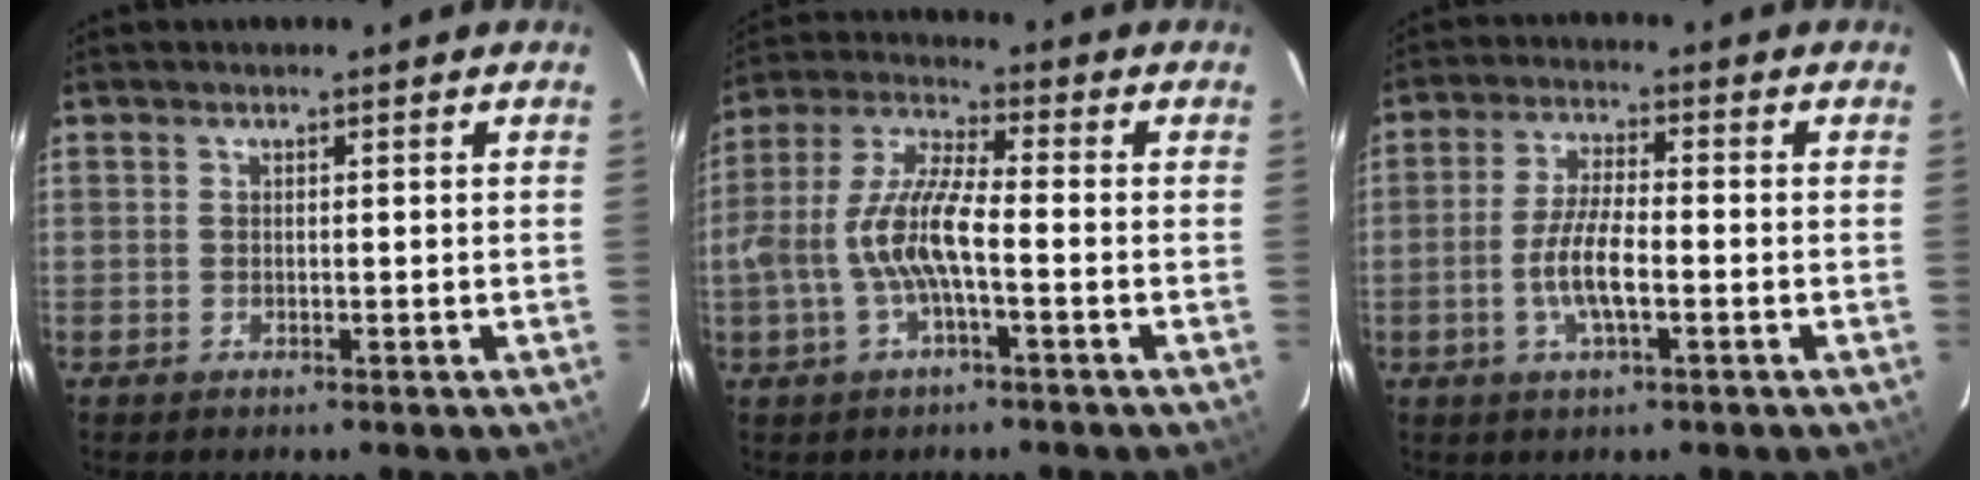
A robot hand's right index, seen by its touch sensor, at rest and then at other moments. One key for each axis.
{"total": 10.5, "fx": -2.3, "fy": 3.1, "fz": 9.8, "tx": -0.208, "ty": 0.006, "tz": -0.043}
{"total": 7.2, "fx": -2.2, "fy": 1.8, "fz": 6.6, "tx": -0.134, "ty": -0.001, "tz": -0.044}